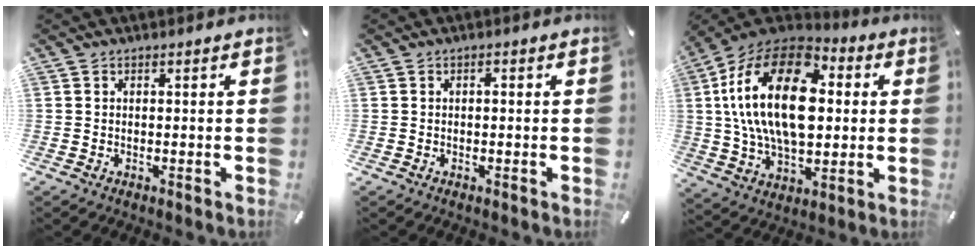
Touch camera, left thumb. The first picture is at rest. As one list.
[{"total": 0.6, "force": [-0.1, 0.3, 0.5], "torque": [-0.011, 0.002, -0.003]}, {"total": 26.3, "force": [3.5, 16.2, 20.4], "torque": [-0.415, 0.009, 0.055]}]